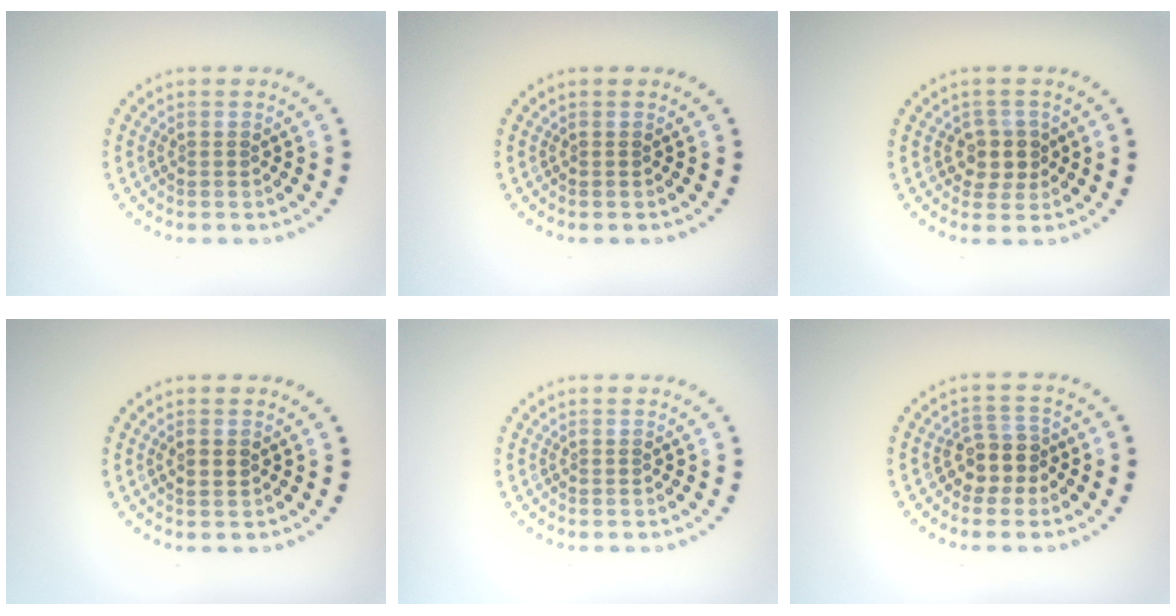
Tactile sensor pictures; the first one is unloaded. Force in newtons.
{"total": 0.0}
{"total": 2.5, "press": 2.3, "slide": 1.1}
{"total": 1.5, "press": 1.5, "slide": 0.1}
{"total": 0.0}
{"total": 2.8, "press": 2.4, "slide": 1.4}